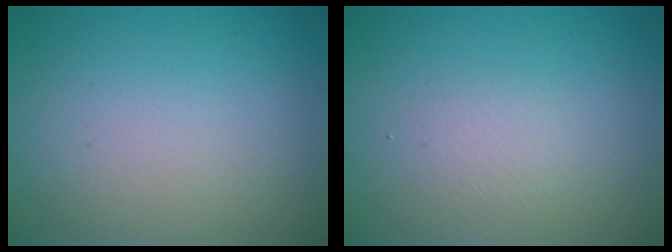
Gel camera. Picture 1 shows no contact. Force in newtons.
{"total": 1.4, "press": 1.4, "slide": 0.1}